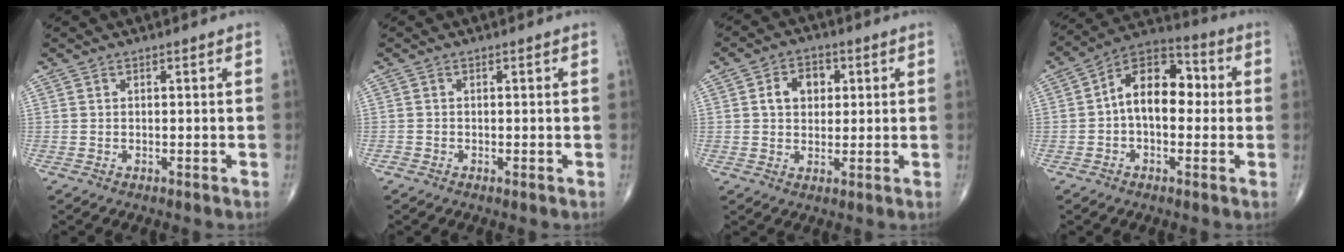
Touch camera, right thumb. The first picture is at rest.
{"total": 0.6, "force": [-0.3, 0.3, 0.3], "torque": [-0.004, -0.001, -0.011]}
{"total": 6.5, "force": [1.5, 4.9, 4.0], "torque": [-0.041, 0.006, 0.020]}
{"total": 12.6, "force": [0.4, 7.8, 9.9], "torque": [-0.130, 0.039, -0.008]}